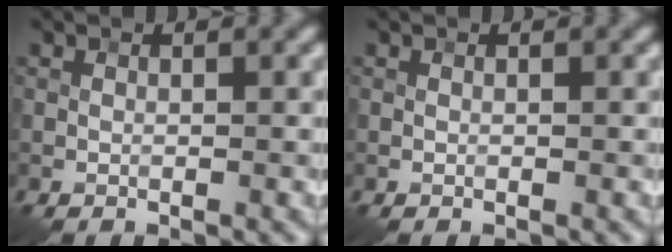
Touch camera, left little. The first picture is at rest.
{"total": 0.0}